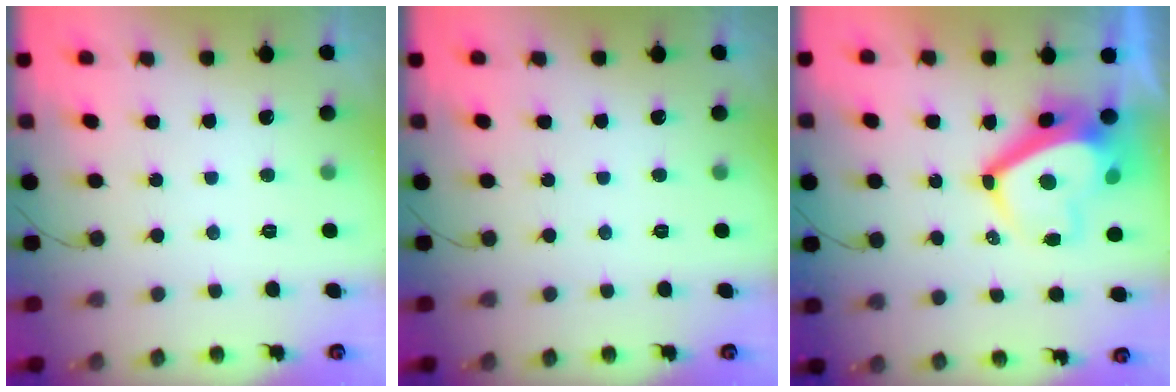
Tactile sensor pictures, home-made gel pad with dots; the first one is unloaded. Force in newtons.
{"total": 0.0}
{"total": 10.9, "press": 10.8, "slide": 1.5}